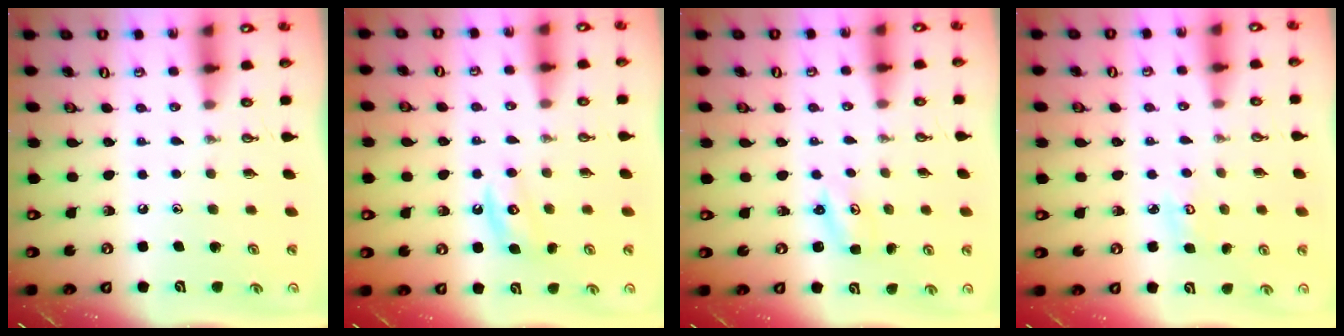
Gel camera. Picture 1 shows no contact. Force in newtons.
{"total": 4.1, "press": 4.0, "slide": 0.6}
{"total": 1.8, "press": 1.8, "slide": 0.2}
{"total": 4.2, "press": 4.1, "slide": 0.5}